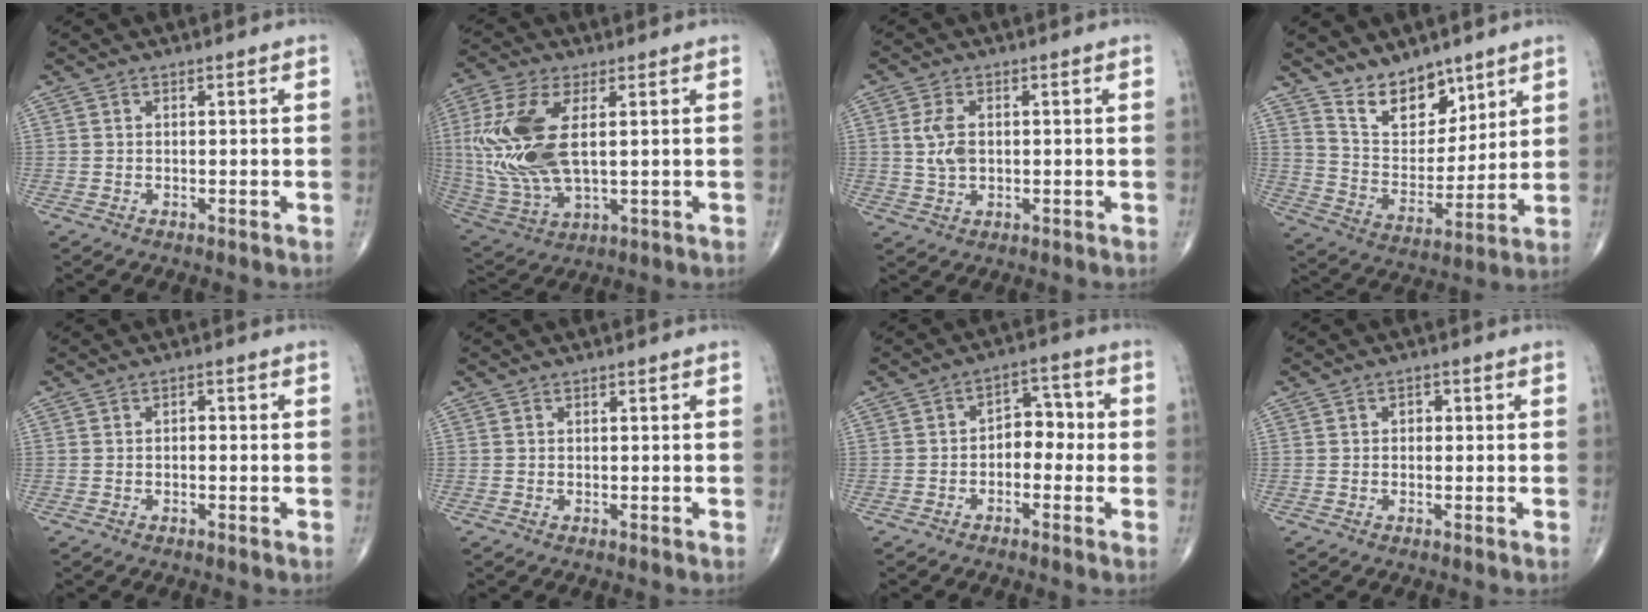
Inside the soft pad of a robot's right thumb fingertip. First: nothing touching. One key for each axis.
{"total": 17.5, "fx": 2.5, "fy": 8.4, "fz": 15.1, "tx": -0.347, "ty": -0.009, "tz": 0.057}
{"total": 4.7, "fx": 0.5, "fy": 2.8, "fz": 3.7, "tx": -0.075, "ty": 0.000, "tz": 0.012}
{"total": 11.8, "fx": 8.8, "fy": 6.1, "fz": 4.9, "tx": -0.047, "ty": -0.073, "tz": 0.172}
{"total": 1.2, "fx": 0.0, "fy": 0.7, "fz": 0.9, "tx": -0.010, "ty": 0.003, "tz": -0.004}
{"total": 0.0}
{"total": 6.1, "fx": -0.8, "fy": 4.2, "fz": 4.4, "tx": -0.031, "ty": 0.030, "tz": -0.024}
{"total": 1.5, "fx": 0.1, "fy": 1.2, "fz": 0.9, "tx": -0.004, "ty": 0.004, "tz": -0.002}